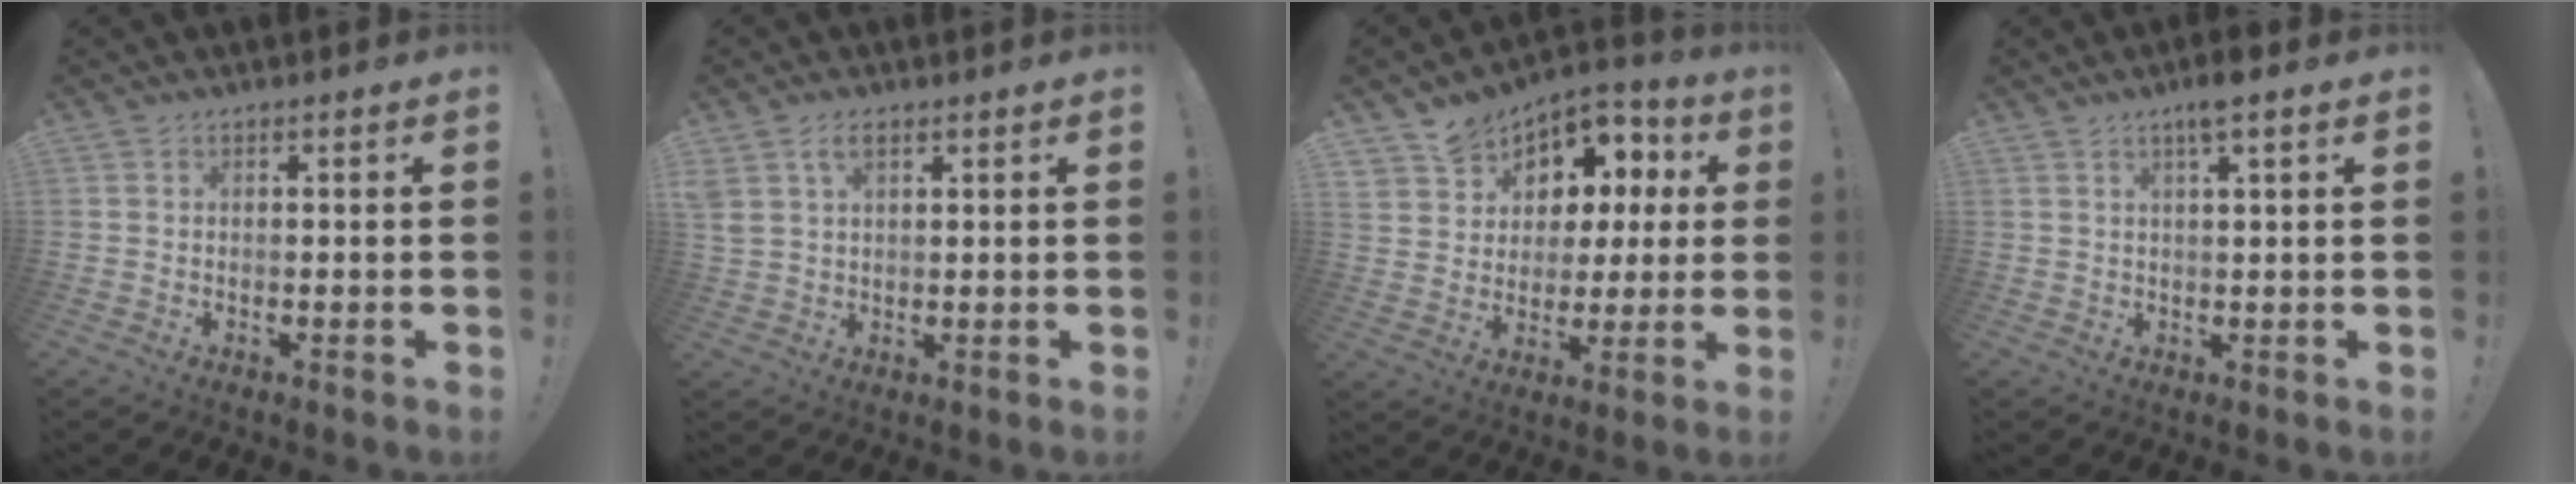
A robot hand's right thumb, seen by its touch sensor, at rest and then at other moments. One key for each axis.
{"total": 4.8, "fx": 2.4, "fy": 2.7, "fz": 3.1, "tx": -0.057, "ty": 0.000, "tz": 0.047}
{"total": 9.2, "fx": 4.4, "fy": 8.0, "fz": 1.4, "tx": -0.017, "ty": -0.042, "tz": 0.097}
{"total": 5.0, "fx": 3.0, "fy": 0.2, "fz": 3.9, "tx": -0.058, "ty": -0.010, "tz": 0.043}